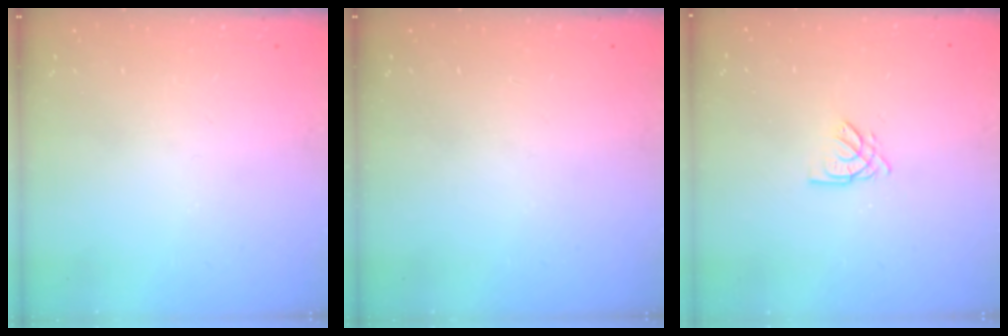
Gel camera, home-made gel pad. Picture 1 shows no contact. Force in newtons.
{"total": 0.0}
{"total": 2.6, "press": 2.6, "slide": 0.1}